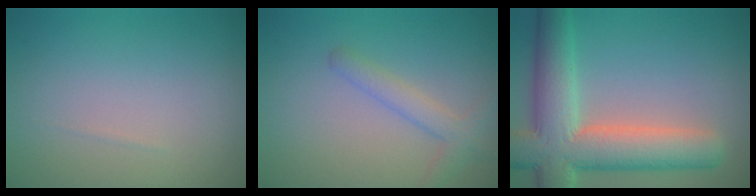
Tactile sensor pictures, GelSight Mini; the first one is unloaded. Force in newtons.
{"total": 2.2, "press": 2.2, "slide": 0.1}
{"total": 10.1, "press": 10.1, "slide": 1.0}